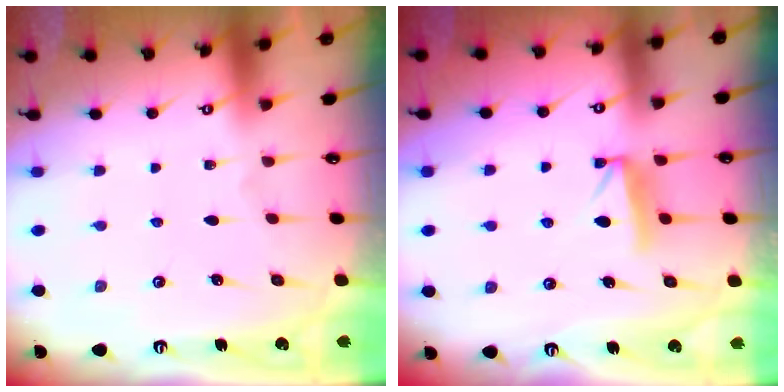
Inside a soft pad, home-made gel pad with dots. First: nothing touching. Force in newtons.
{"total": 7.7, "press": 7.7, "slide": 0.7}